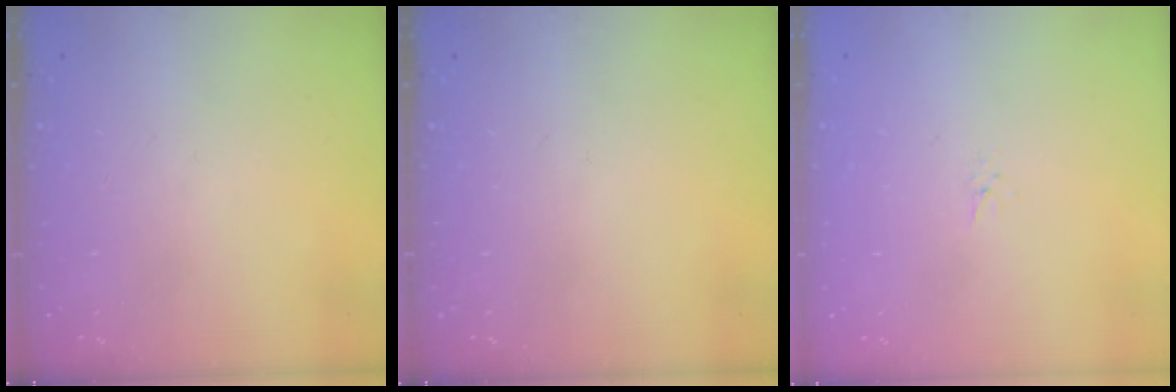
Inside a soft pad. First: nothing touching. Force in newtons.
{"total": 0.0}
{"total": 1.6, "press": 1.6, "slide": 0.2}